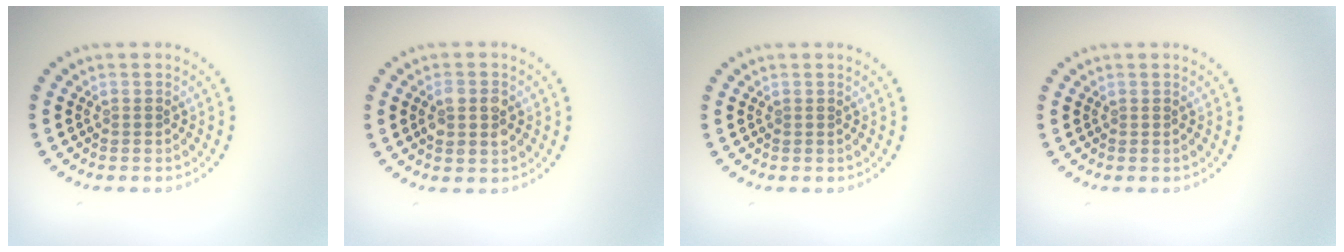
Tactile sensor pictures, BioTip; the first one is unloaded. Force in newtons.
{"total": 2.9, "press": 2.9, "slide": 0.2}
{"total": 0.0}
{"total": 0.0}